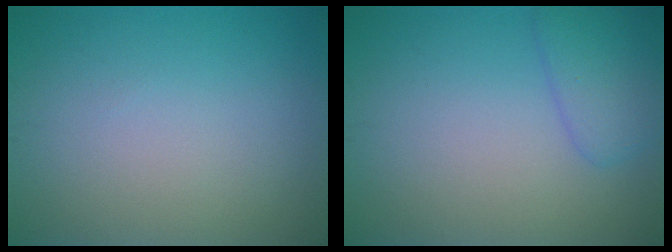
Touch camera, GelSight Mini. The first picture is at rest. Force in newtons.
{"total": 2.7, "press": 2.7, "slide": 0.2}